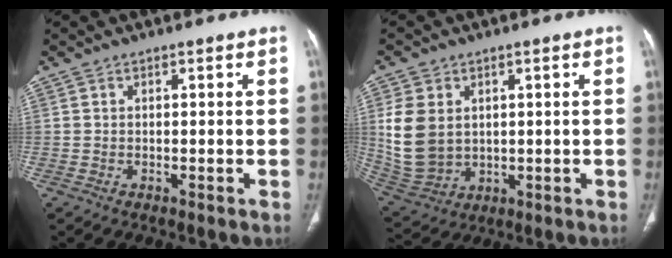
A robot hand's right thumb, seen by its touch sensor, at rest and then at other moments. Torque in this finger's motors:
{"motor_torque": [-0.10, 0.11, 0.00, 0.02, 0.20]}